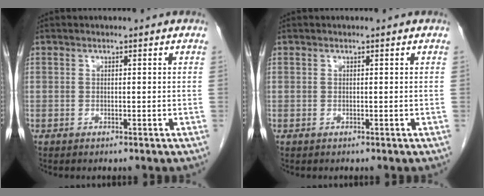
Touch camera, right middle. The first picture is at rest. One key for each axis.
{"total": 0.0}